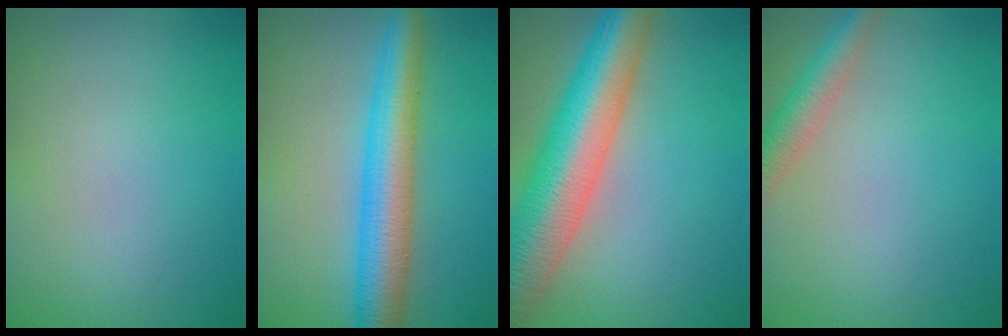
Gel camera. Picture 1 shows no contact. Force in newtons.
{"total": 6.5, "press": 6.5, "slide": 0.1}
{"total": 11.0, "press": 11.0, "slide": 0.6}
{"total": 3.4, "press": 3.4, "slide": 0.2}